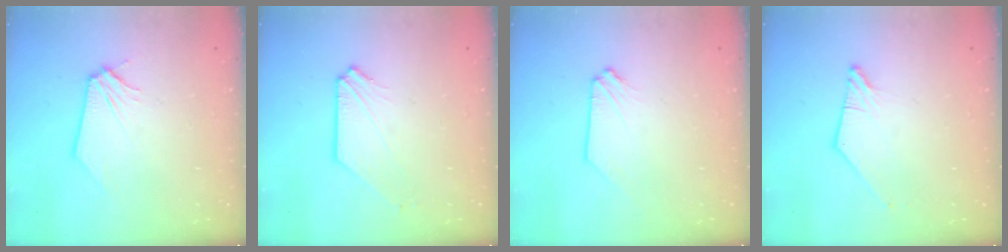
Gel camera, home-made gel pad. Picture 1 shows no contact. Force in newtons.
{"total": 1.4, "press": 1.3, "slide": 0.2}
{"total": 0.0}
{"total": 0.0}